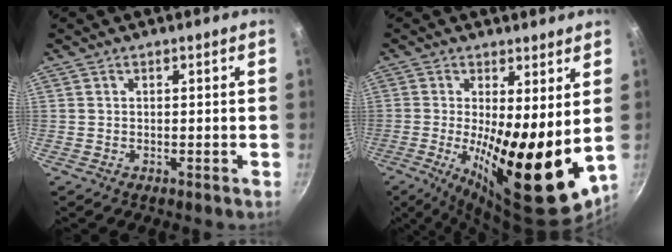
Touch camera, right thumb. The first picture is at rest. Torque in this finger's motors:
{"motor_torque": [0.51, 3.45, 2.12, -0.65, 0.29]}